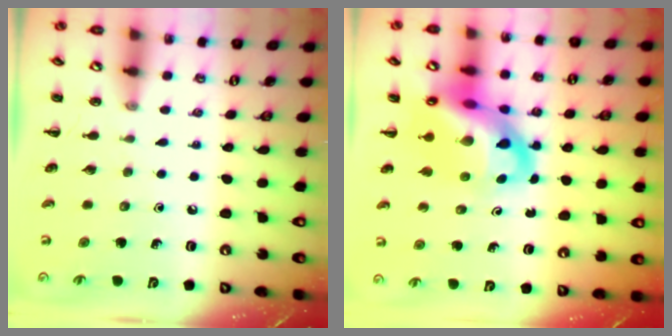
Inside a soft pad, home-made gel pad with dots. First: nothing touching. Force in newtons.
{"total": 17.6, "press": 17.0, "slide": 4.7}